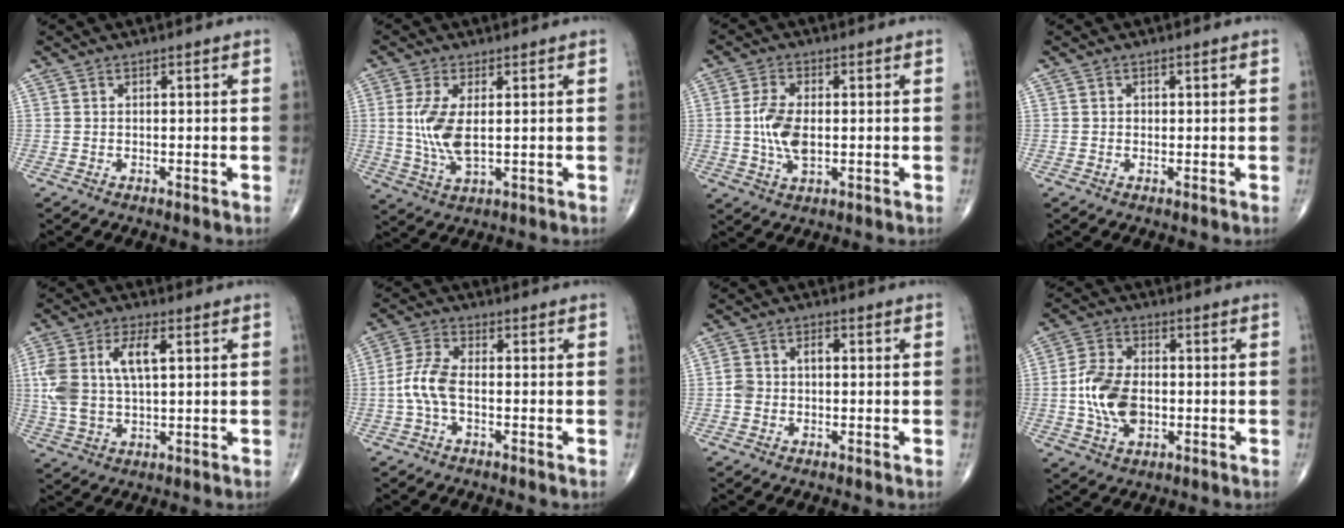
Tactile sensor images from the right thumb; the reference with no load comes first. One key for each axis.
{"total": 8.1, "fx": 0.7, "fy": 3.4, "fz": 7.3, "tx": -0.167, "ty": -0.010, "tz": 0.020}
{"total": 7.6, "fx": -0.2, "fy": 4.0, "fz": 6.5, "tx": -0.135, "ty": -0.002, "tz": -0.003}
{"total": 0.8, "fx": 0.1, "fy": 0.7, "fz": 0.3, "tx": 0.004, "ty": 0.003, "tz": -0.001}
{"total": 11.9, "fx": 2.5, "fy": 5.9, "fz": 10.0, "tx": -0.220, "ty": 0.012, "tz": 0.053}
{"total": 5.9, "fx": -1.4, "fy": 2.6, "fz": 5.1, "tx": -0.121, "ty": 0.018, "tz": -0.034}
{"total": 4.1, "fx": -0.4, "fy": 3.1, "fz": 2.7, "tx": -0.048, "ty": 0.024, "tz": -0.010}
{"total": 11.1, "fx": -1.4, "fy": 7.0, "fz": 8.5, "tx": -0.158, "ty": 0.011, "tz": -0.027}